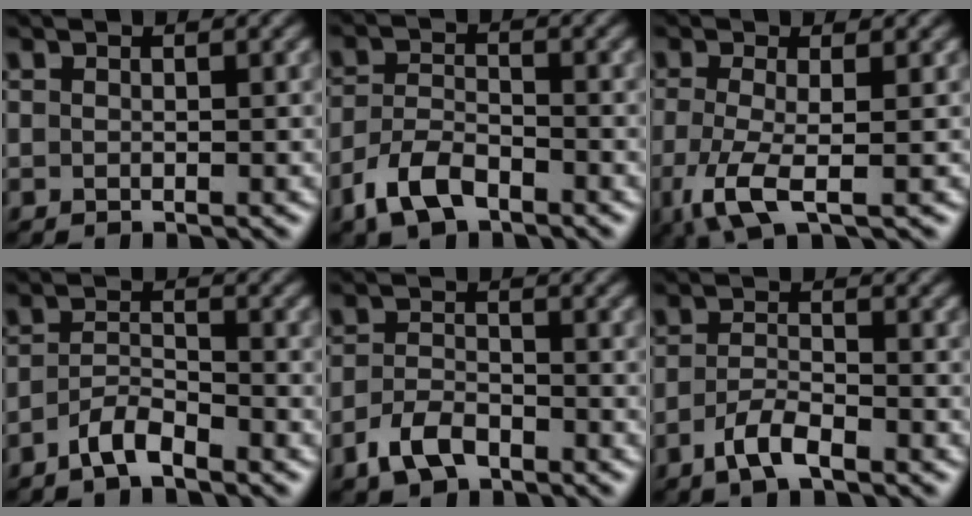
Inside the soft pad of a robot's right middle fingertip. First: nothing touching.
{"total": 4.3, "force": [-2.9, 2.0, 2.5], "torque": [-0.049, 0.000, -0.064]}
{"total": 4.4, "force": [-1.5, 1.2, 4.0], "torque": [-0.096, -0.016, -0.031]}
{"total": 2.8, "force": [-2.1, 0.8, 1.7], "torque": [-0.035, 0.007, -0.046]}
{"total": 3.3, "force": [-2.3, 1.7, 1.8], "torque": [-0.037, 0.002, -0.050]}
{"total": 3.1, "force": [-1.9, 1.0, 2.2], "torque": [-0.050, 0.001, -0.040]}